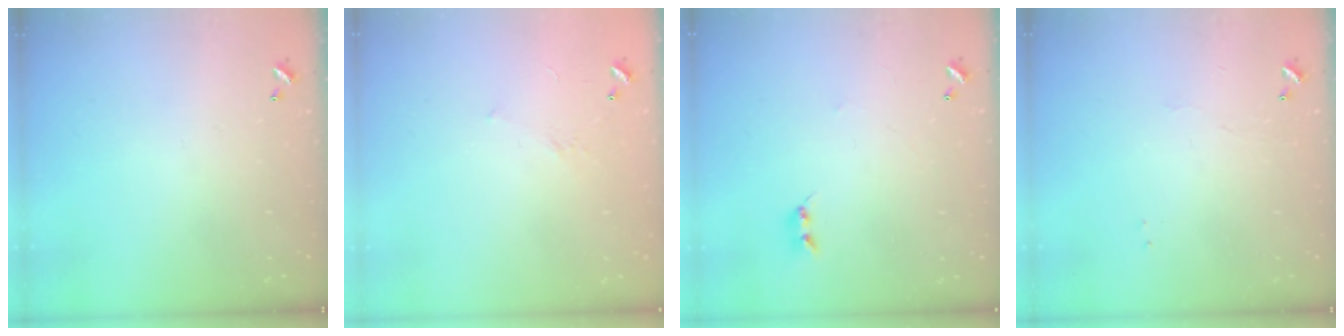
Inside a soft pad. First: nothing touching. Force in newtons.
{"total": 4.5, "press": 4.3, "slide": 1.0}
{"total": 2.2, "press": 2.2, "slide": 0.4}
{"total": 1.2, "press": 1.1, "slide": 0.3}